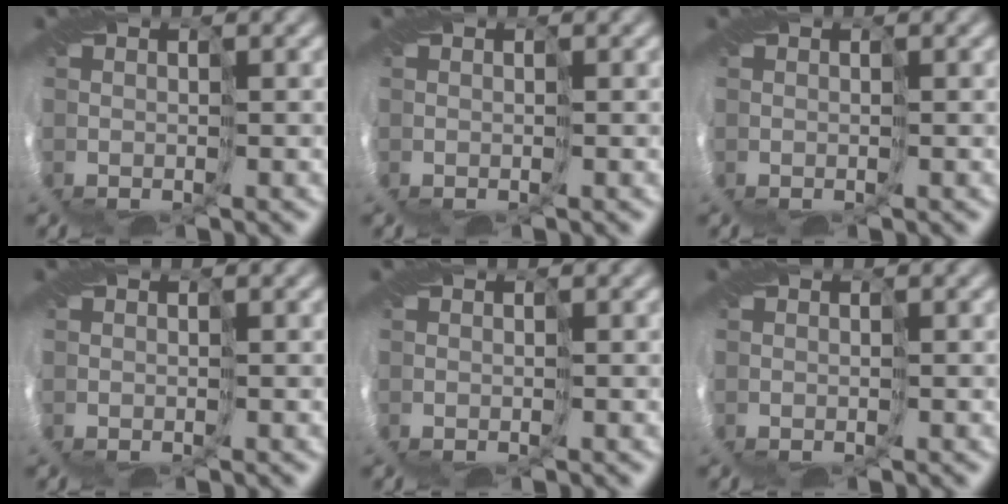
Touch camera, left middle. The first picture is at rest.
{"total": 0.0}
{"total": 0.0}
{"total": 0.0}
{"total": 0.0}
{"total": 0.0}